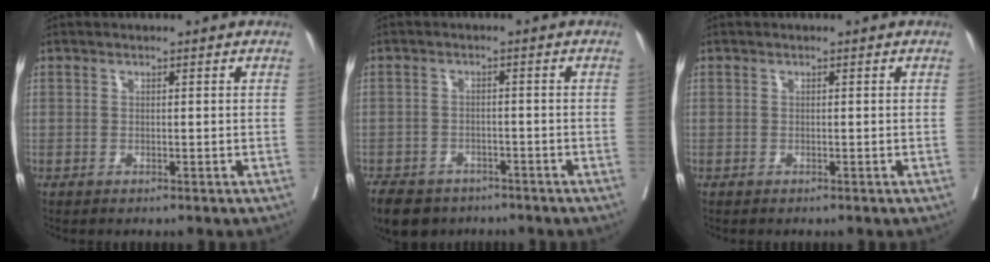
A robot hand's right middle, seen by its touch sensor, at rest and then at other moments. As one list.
[{"total": 8.6, "force": [-6.5, 4.9, 2.7], "torque": [-0.051, -0.004, -0.099]}, {"total": 0.0}]